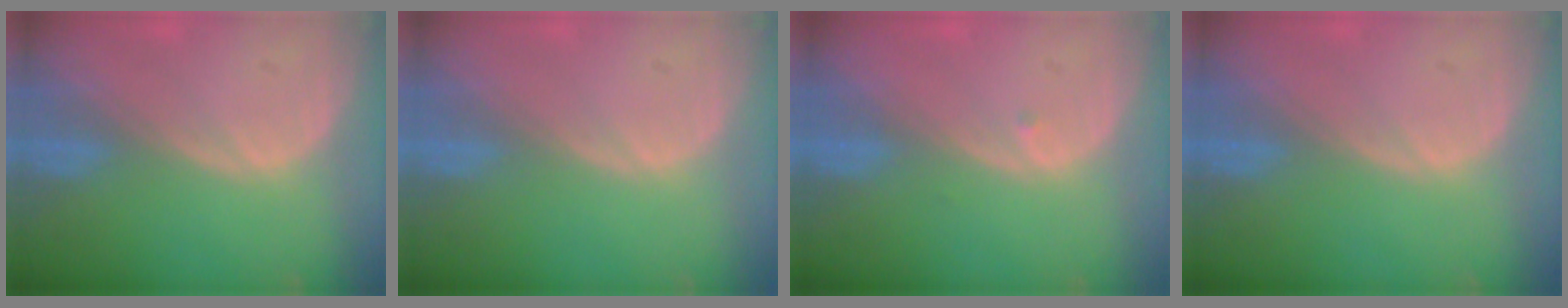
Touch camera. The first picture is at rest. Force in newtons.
{"total": 0.0}
{"total": 0.5, "press": 0.4, "slide": 0.3}
{"total": 0.0}